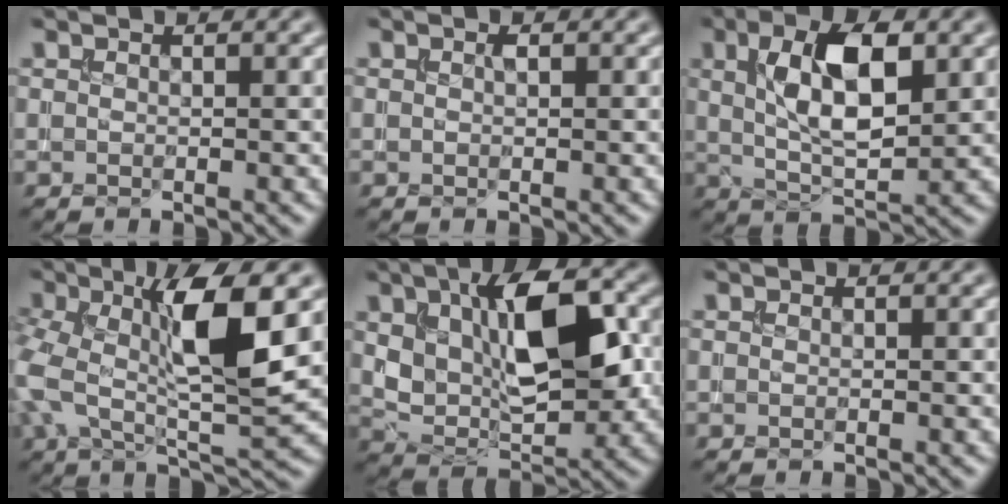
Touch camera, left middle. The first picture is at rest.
{"total": 0.6, "force": [0.1, 0.3, 0.5], "torque": [-0.010, 0.000, 0.001]}
{"total": 7.5, "force": [1.8, 3.2, 6.5], "torque": [-0.118, 0.001, 0.032]}
{"total": 9.9, "force": [1.1, 3.4, 9.3], "torque": [-0.178, 0.005, 0.012]}
{"total": 10.2, "force": [2.2, 5.1, 8.5], "torque": [-0.150, -0.001, 0.036]}
{"total": 0.0}